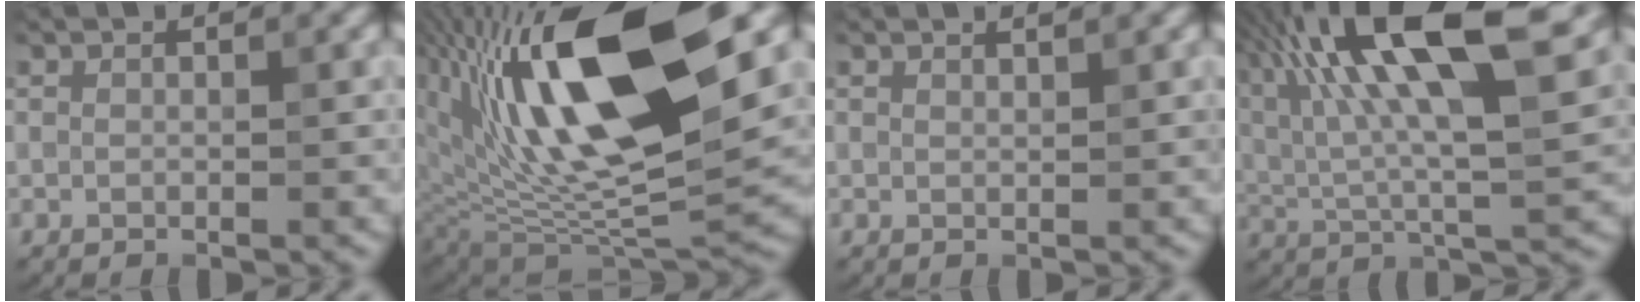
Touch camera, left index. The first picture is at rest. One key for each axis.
{"total": 15.9, "fx": 6.1, "fy": 5.9, "fz": 13.5, "tx": -0.228, "ty": 0.006, "tz": 0.100}
{"total": 0.8, "fx": 0.8, "fy": 0.0, "fz": 0.2, "tx": 0.004, "ty": 0.001, "tz": 0.013}
{"total": 15.8, "fx": 6.1, "fy": 4.7, "fz": 13.8, "tx": -0.240, "ty": 0.021, "tz": 0.095}